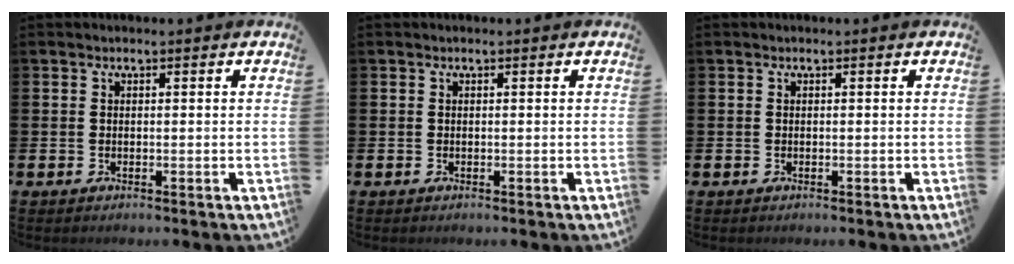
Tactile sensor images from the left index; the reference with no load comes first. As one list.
[{"total": 0.0}, {"total": 0.0}]